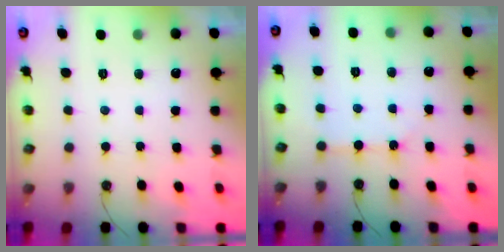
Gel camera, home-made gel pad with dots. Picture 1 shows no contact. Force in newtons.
{"total": 4.9, "press": 4.9, "slide": 0.4}